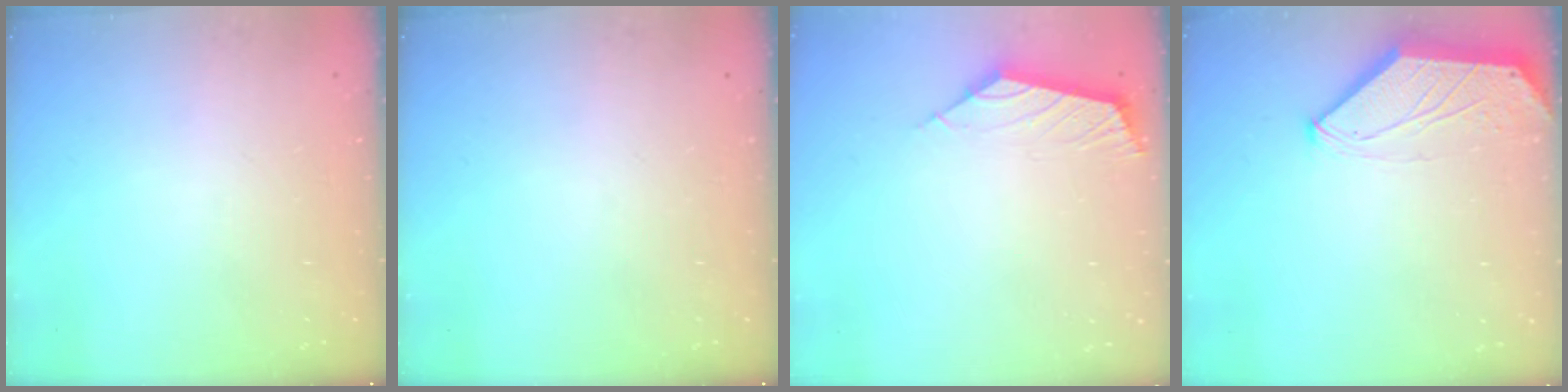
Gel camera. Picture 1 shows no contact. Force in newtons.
{"total": 0.0}
{"total": 3.0, "press": 2.9, "slide": 0.8}
{"total": 0.0}